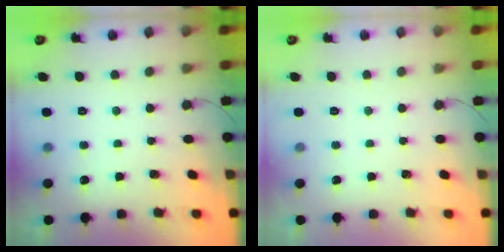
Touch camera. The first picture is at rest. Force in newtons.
{"total": 0.0}